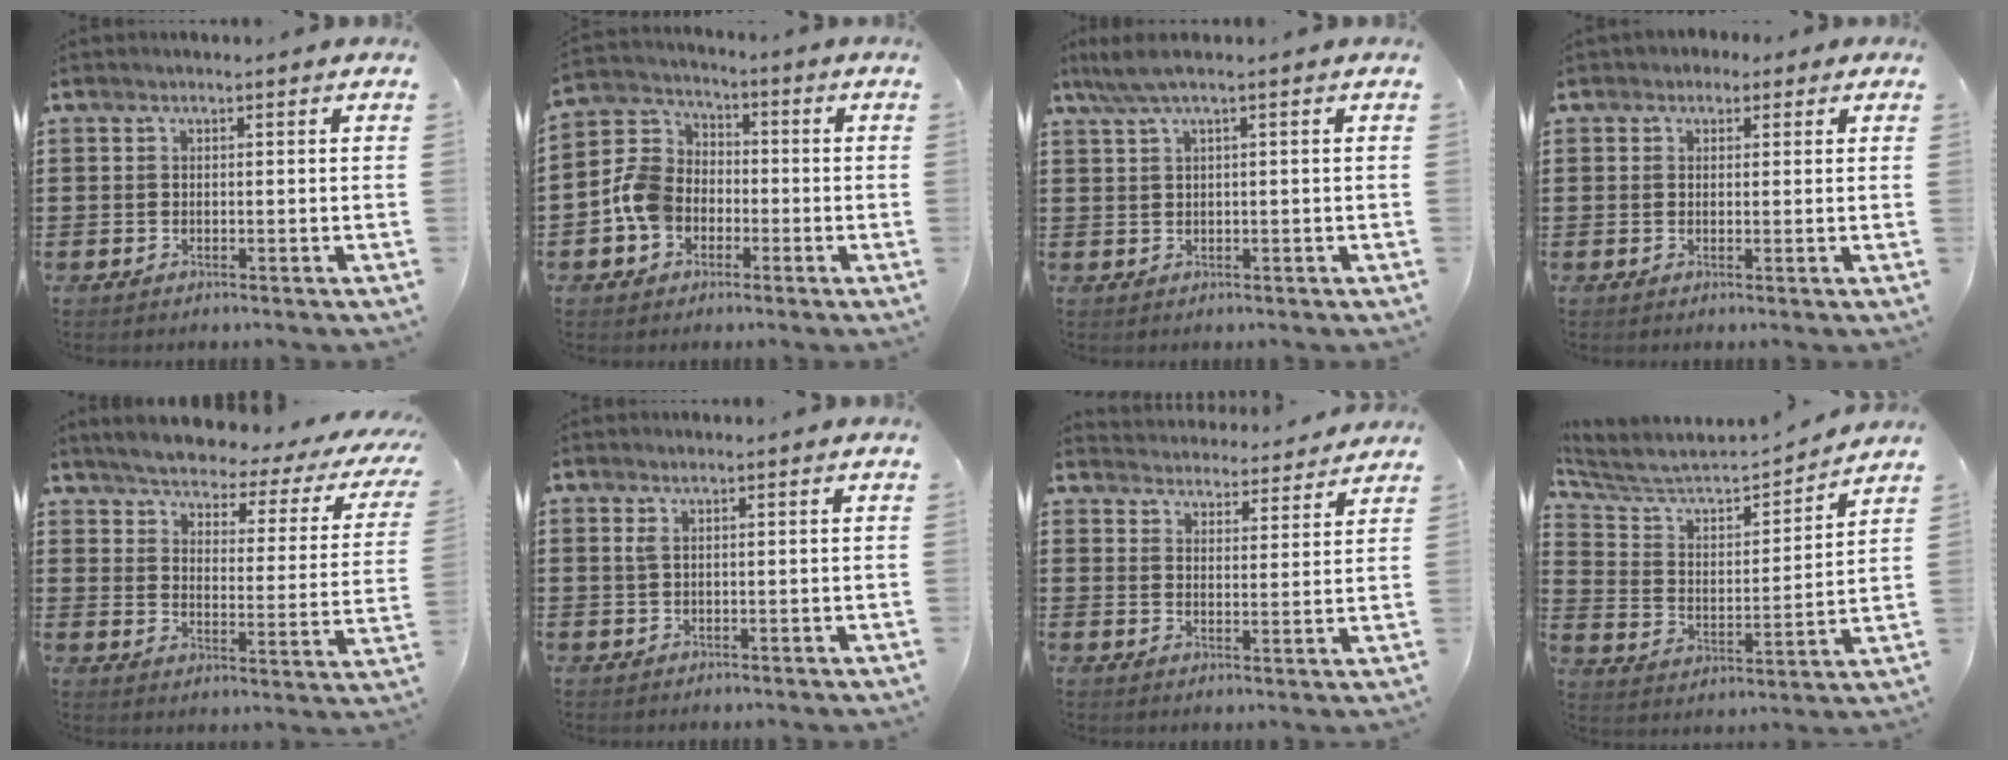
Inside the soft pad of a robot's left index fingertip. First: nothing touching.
{"total": 7.6, "force": [-2.6, 6.2, 3.6], "torque": [-0.099, 0.018, -0.054]}
{"total": 2.6, "force": [0.9, 0.0, 2.4], "torque": [-0.054, -0.004, 0.013]}
{"total": 1.6, "force": [0.9, 1.3, 0.3], "torque": [-0.003, 0.006, 0.015]}
{"total": 3.4, "force": [3.1, 0.3, 1.5], "torque": [-0.049, -0.028, 0.043]}
{"total": 1.2, "force": [0.5, 0.2, 1.1], "torque": [-0.023, 0.001, 0.008]}
{"total": 4.1, "force": [4.1, 0.1, -0.3], "torque": [-0.014, -0.027, 0.070]}
{"total": 5.1, "force": [4.7, 1.1, 1.3], "torque": [-0.057, -0.042, 0.072]}